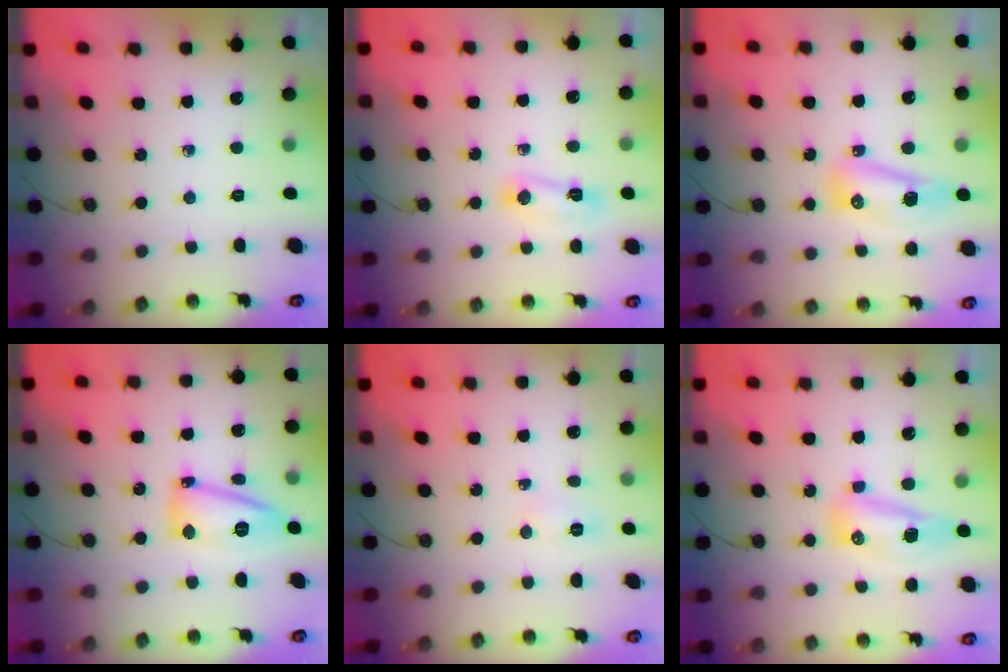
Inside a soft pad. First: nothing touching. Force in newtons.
{"total": 5.3, "press": 5.3, "slide": 0.7}
{"total": 8.1, "press": 8.0, "slide": 1.6}
{"total": 12.7, "press": 12.6, "slide": 1.4}
{"total": 5.6, "press": 5.5, "slide": 1.2}
{"total": 12.0, "press": 10.2, "slide": 6.4}